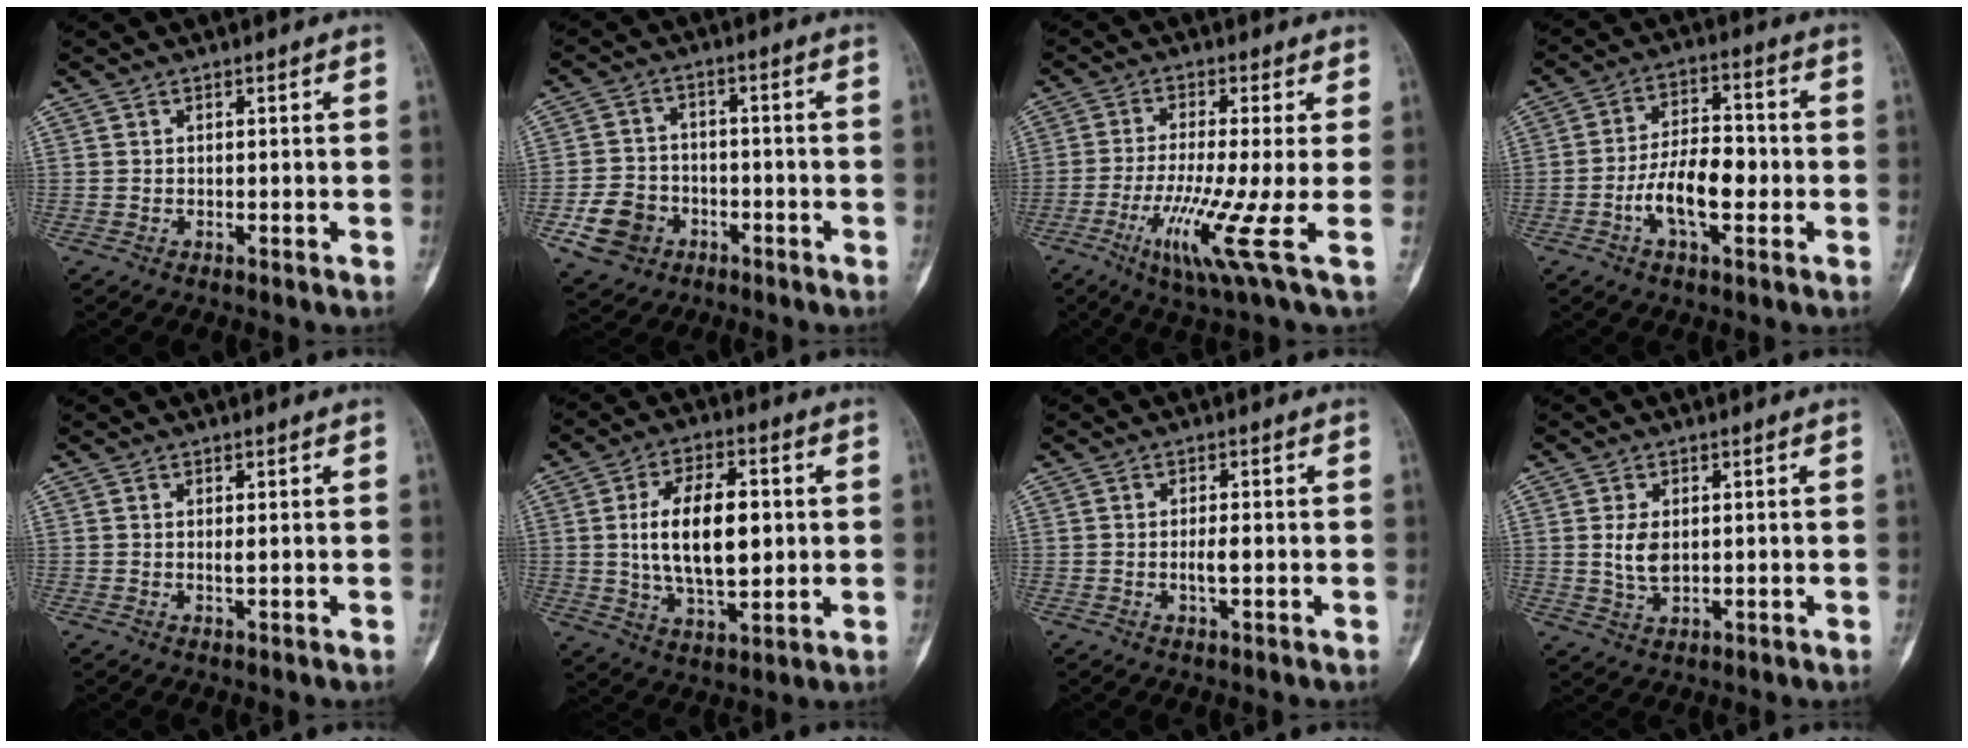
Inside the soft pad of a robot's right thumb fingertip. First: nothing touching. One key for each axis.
{"total": 8.8, "fx": -3.7, "fy": 7.1, "fz": 3.6, "tx": -0.048, "ty": 0.026, "tz": -0.059}
{"total": 11.1, "fx": -3.3, "fy": -0.1, "fz": 10.6, "tx": -0.219, "ty": -0.019, "tz": -0.065}
{"total": 10.8, "fx": -2.7, "fy": 5.1, "fz": 9.1, "tx": -0.151, "ty": 0.027, "tz": -0.052}
{"total": 0.7, "fx": 0.1, "fy": 0.1, "fz": 0.7, "tx": -0.017, "ty": -0.003, "tz": 0.003}
{"total": 15.3, "fx": 1.3, "fy": 7.8, "fz": 13.1, "tx": -0.205, "ty": -0.002, "tz": 0.025}
{"total": 2.4, "fx": -0.4, "fy": 0.7, "fz": 2.3, "tx": -0.045, "ty": 0.000, "tz": -0.007}
{"total": 4.9, "fx": 0.5, "fy": 2.9, "fz": 3.9, "tx": -0.075, "ty": -0.008, "tz": 0.015}